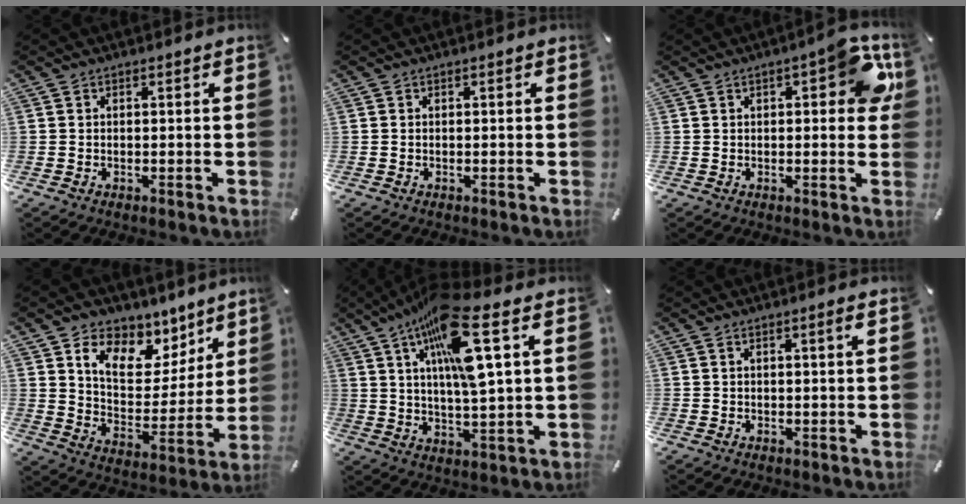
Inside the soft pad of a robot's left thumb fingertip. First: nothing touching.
{"total": 0.0}
{"total": 10.9, "force": [3.0, 4.6, 9.5], "torque": [-0.111, -0.012, 0.046]}
{"total": 12.3, "force": [8.4, 7.8, 4.4], "torque": [-0.083, -0.069, 0.152]}
{"total": 17.9, "force": [8.2, 4.2, 15.3], "torque": [-0.274, -0.031, 0.125]}
{"total": 1.8, "force": [0.7, 0.0, 1.6], "torque": [-0.032, 0.000, 0.010]}